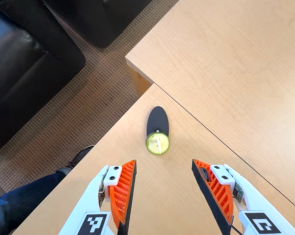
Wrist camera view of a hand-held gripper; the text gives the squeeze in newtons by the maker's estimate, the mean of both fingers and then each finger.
{"total": 1.1, "left": 1.9, "right": 0.3}